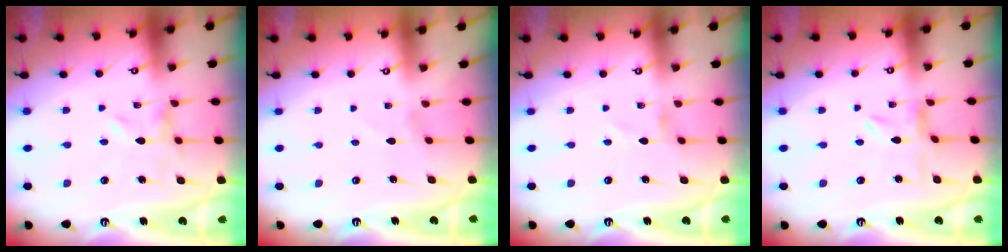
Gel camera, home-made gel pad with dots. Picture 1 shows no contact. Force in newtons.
{"total": 1.2, "press": 1.2, "slide": 0.1}
{"total": 0.0}
{"total": 0.0}